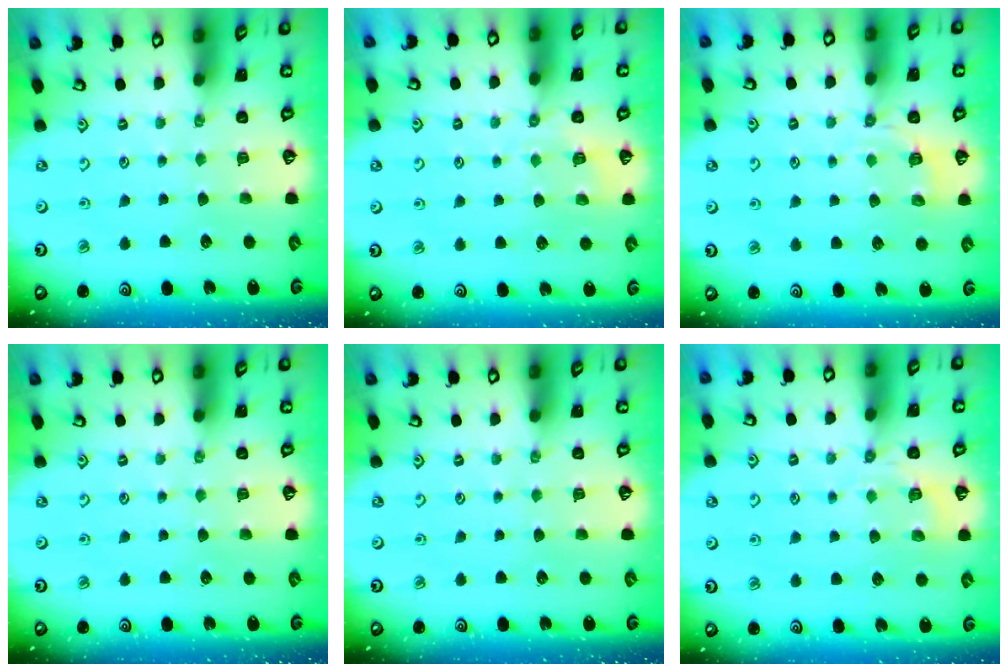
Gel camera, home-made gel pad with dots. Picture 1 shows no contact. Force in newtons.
{"total": 3.3, "press": 3.0, "slide": 1.5}
{"total": 4.2, "press": 3.5, "slide": 2.3}
{"total": 0.0}
{"total": 0.0}
{"total": 5.0, "press": 4.6, "slide": 1.9}